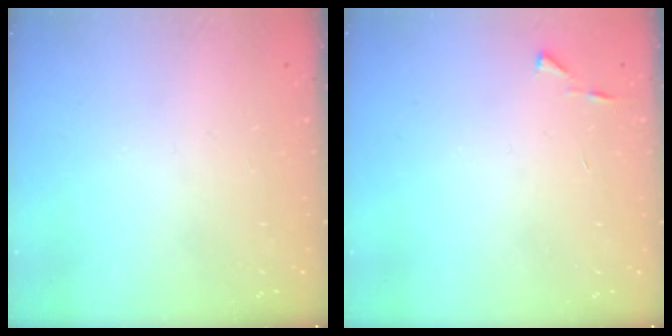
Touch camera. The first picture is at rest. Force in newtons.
{"total": 3.1, "press": 3.1, "slide": 0.3}